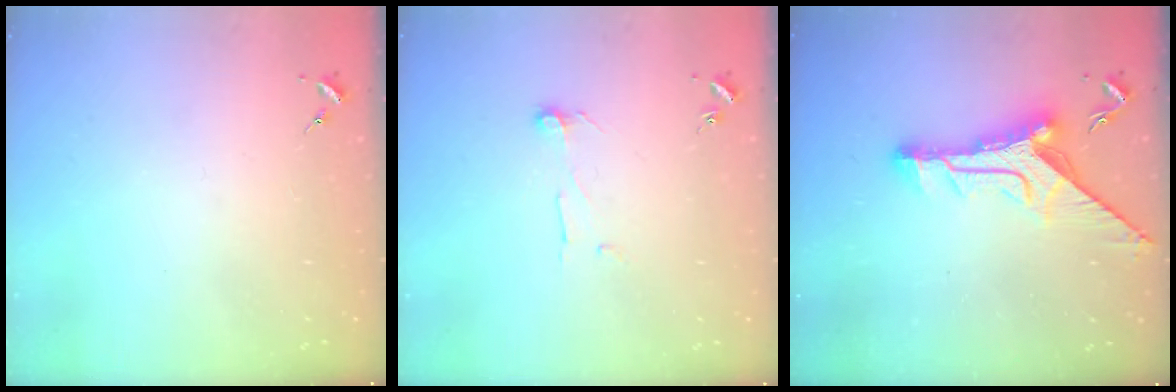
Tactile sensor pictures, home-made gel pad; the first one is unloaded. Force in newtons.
{"total": 6.5, "press": 6.5, "slide": 0.6}
{"total": 14.7, "press": 14.6, "slide": 1.5}